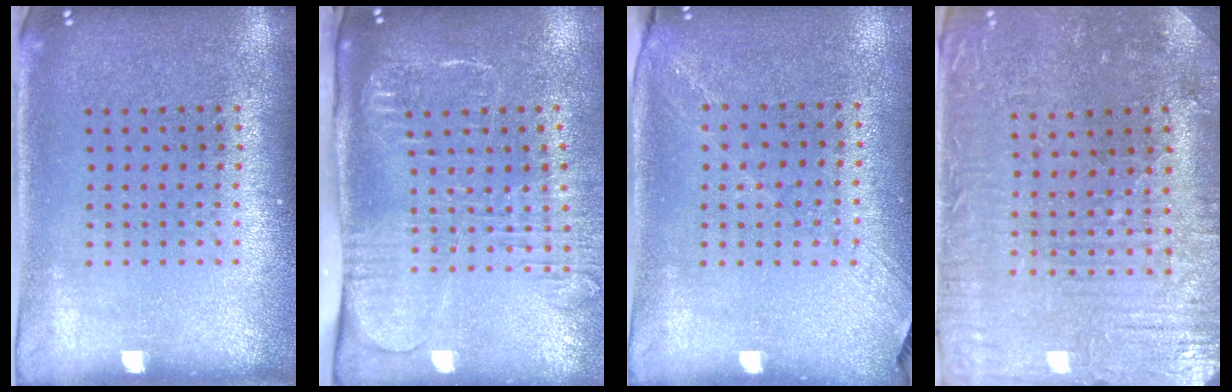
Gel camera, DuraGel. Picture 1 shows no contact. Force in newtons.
{"total": 2.7, "press": 2.1, "slide": 1.7}
{"total": 1.3, "press": 1.0, "slide": 0.8}
{"total": 1.6, "press": 1.5, "slide": 0.5}